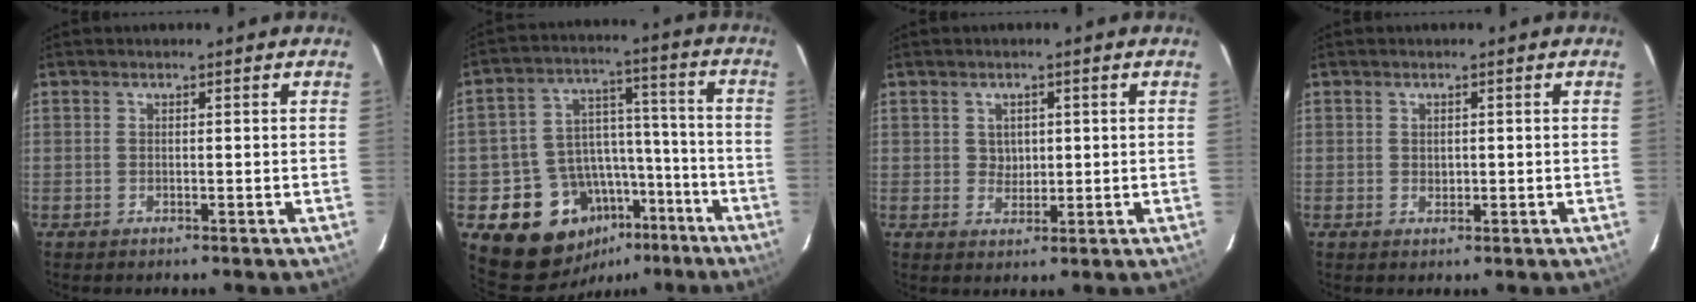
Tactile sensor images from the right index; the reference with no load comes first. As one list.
[{"total": 16.5, "force": [-9.5, 12.5, 5.1], "torque": [-0.113, 0.061, -0.118]}, {"total": 2.7, "force": [0.7, 2.5, 0.7], "torque": [-0.007, 0.005, 0.014]}, {"total": 1.0, "force": [0.2, 1.0, 0.3], "torque": [0.000, 0.001, 0.006]}]